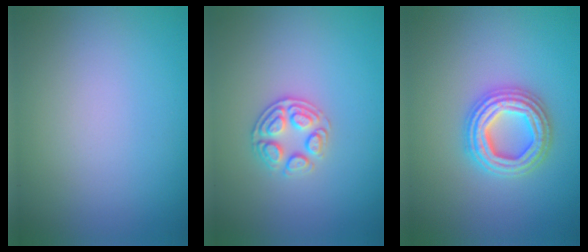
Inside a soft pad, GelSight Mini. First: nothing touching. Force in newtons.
{"total": 2.6, "press": 2.5, "slide": 0.9}
{"total": 4.7, "press": 4.6, "slide": 0.8}